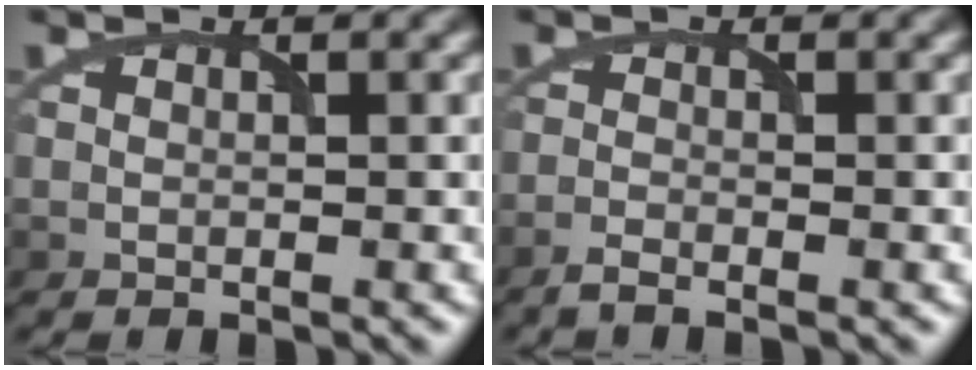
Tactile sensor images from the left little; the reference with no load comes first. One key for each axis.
{"total": 1.4, "fx": -1.2, "fy": 0.2, "fz": 0.8, "tx": -0.019, "ty": -0.004, "tz": -0.030}